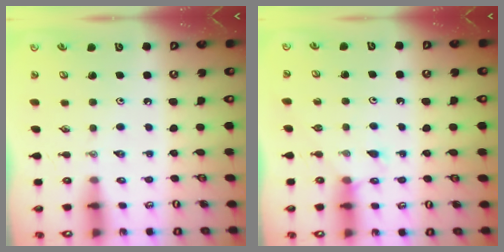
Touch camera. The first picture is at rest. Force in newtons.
{"total": 3.9, "press": 3.9, "slide": 0.5}